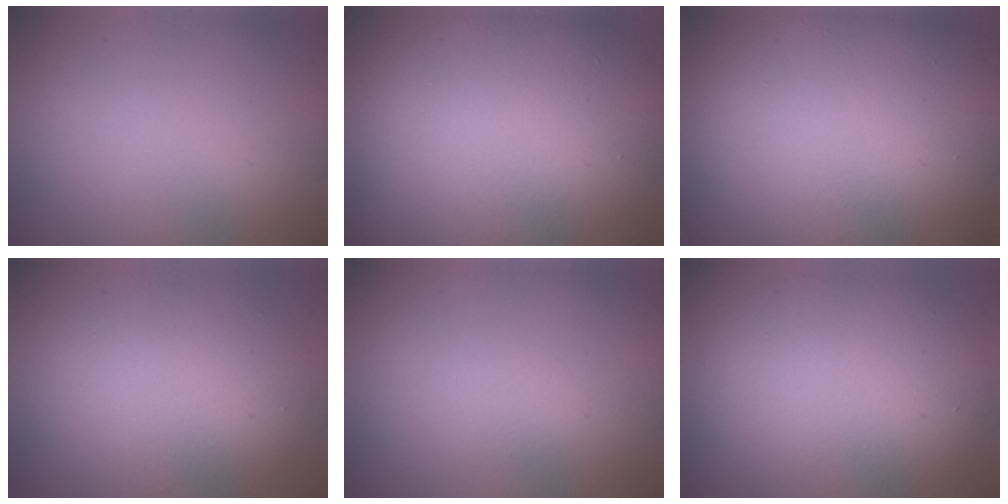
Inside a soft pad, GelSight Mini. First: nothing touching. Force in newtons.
{"total": 16.8, "press": 16.8, "slide": 0.7}
{"total": 17.2, "press": 17.2, "slide": 0.5}
{"total": 6.4, "press": 6.4, "slide": 0.7}
{"total": 0.5, "press": 0.5, "slide": 0.1}
{"total": 9.3, "press": 9.3, "slide": 0.7}